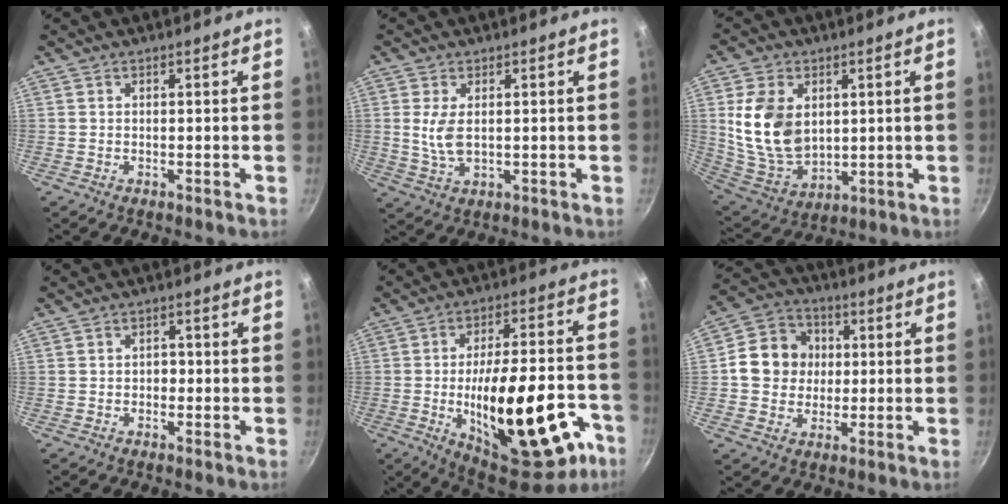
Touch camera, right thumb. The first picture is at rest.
{"total": 5.4, "force": [0.7, 2.8, 4.5], "torque": [-0.092, -0.008, 0.018]}
{"total": 15.2, "force": [2.8, 10.6, 10.6], "torque": [-0.183, -0.028, 0.068]}
{"total": 2.0, "force": [-0.4, 1.6, 1.1], "torque": [-0.006, 0.008, -0.008]}
{"total": 28.3, "force": [-10.0, 11.7, 23.8], "torque": [-0.297, 0.036, -0.125]}
{"total": 11.5, "force": [0.8, 10.3, 5.1], "torque": [-0.055, 0.017, 0.001]}